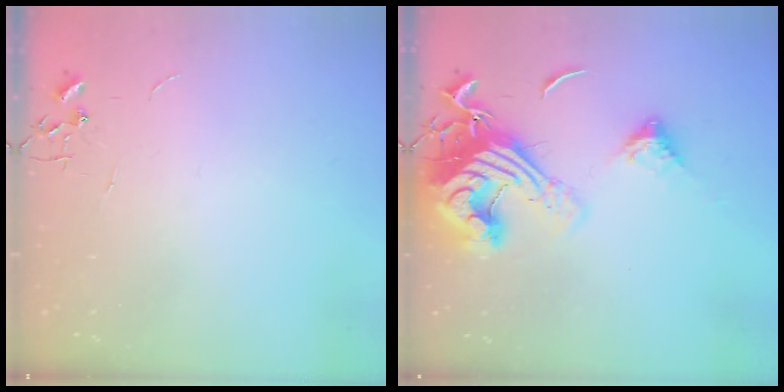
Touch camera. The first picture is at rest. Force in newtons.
{"total": 20.9, "press": 20.7, "slide": 2.4}